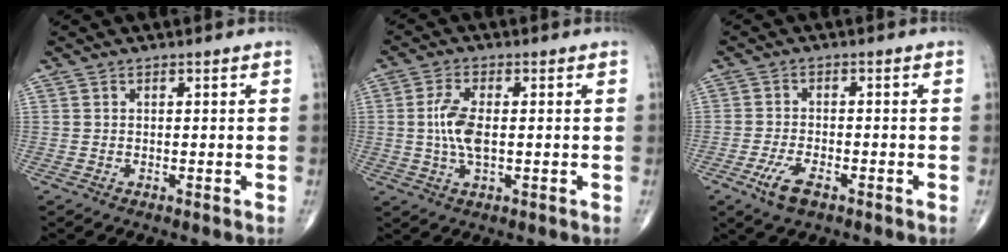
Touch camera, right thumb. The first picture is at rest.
{"total": 6.6, "force": [0.0, 2.8, 6.0], "torque": [-0.133, 0.001, -0.003]}
{"total": 5.3, "force": [-2.9, 2.2, 3.9], "torque": [-0.079, 0.006, -0.053]}